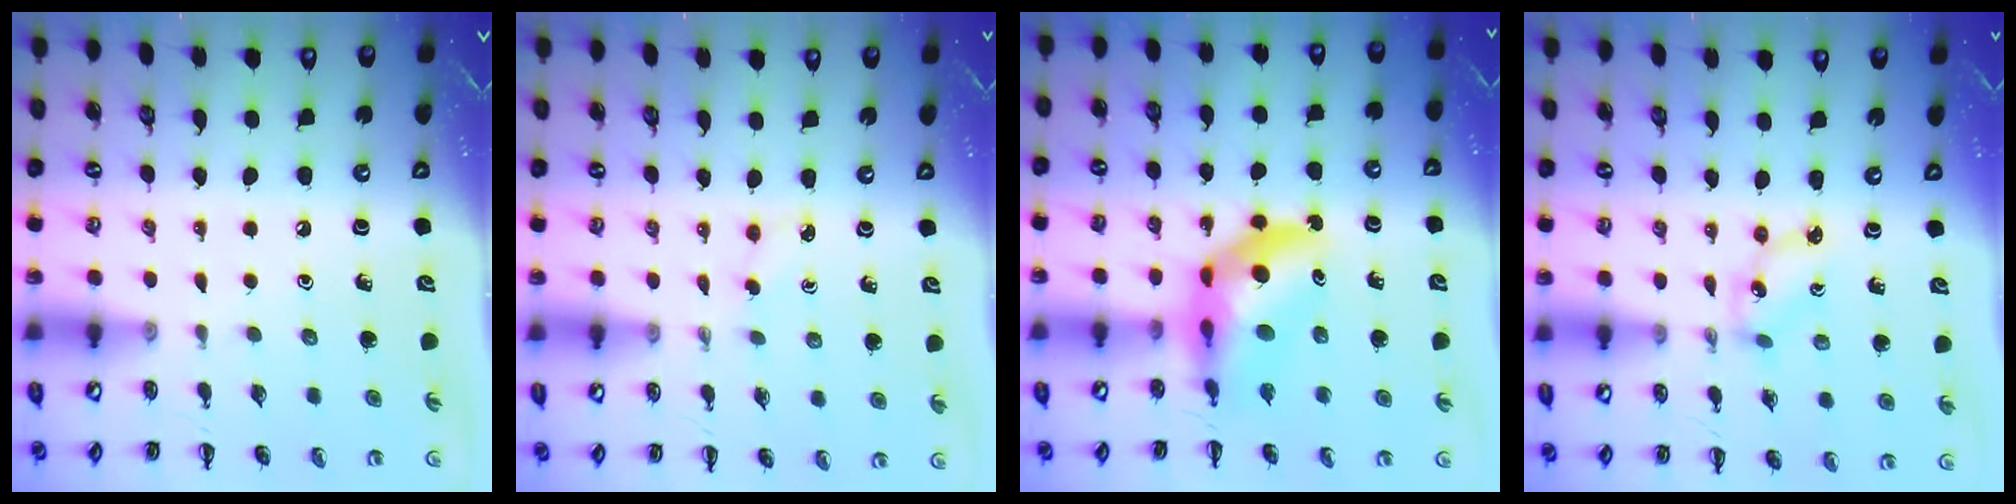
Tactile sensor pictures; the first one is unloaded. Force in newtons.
{"total": 2.8, "press": 2.7, "slide": 0.8}
{"total": 10.2, "press": 9.6, "slide": 3.4}
{"total": 2.8, "press": 2.7, "slide": 0.7}